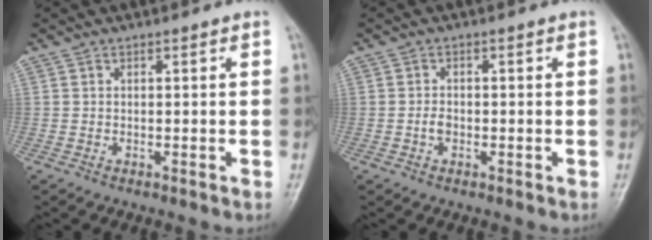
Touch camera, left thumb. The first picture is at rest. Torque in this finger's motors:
{"motor_torque": [-0.26, 0.17, 0.23, 0.16, 0.00]}